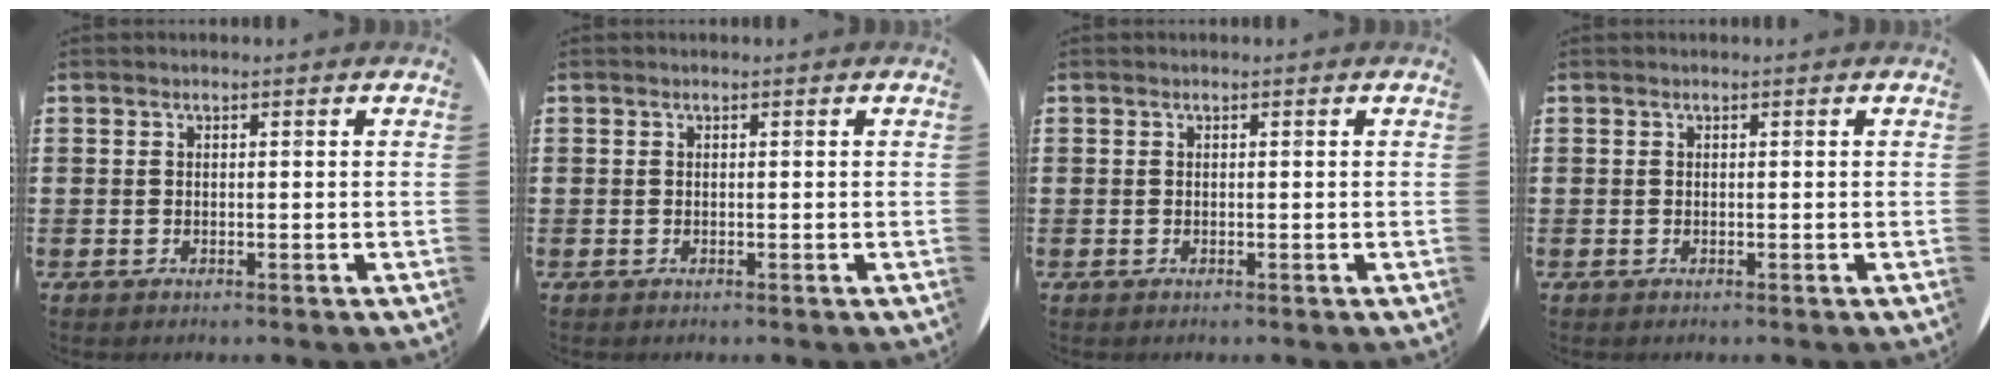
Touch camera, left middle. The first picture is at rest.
{"total": 0.0}
{"total": 0.0}
{"total": 0.0}